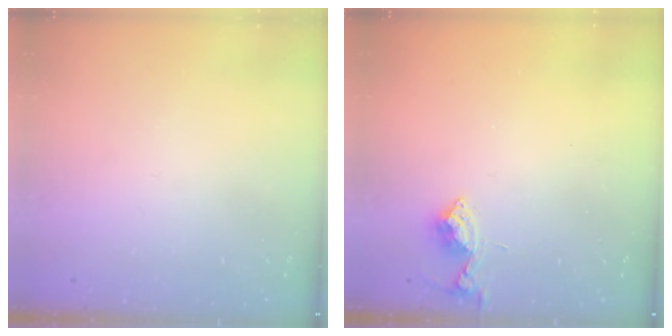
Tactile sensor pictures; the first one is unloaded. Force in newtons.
{"total": 8.5, "press": 8.5, "slide": 0.6}